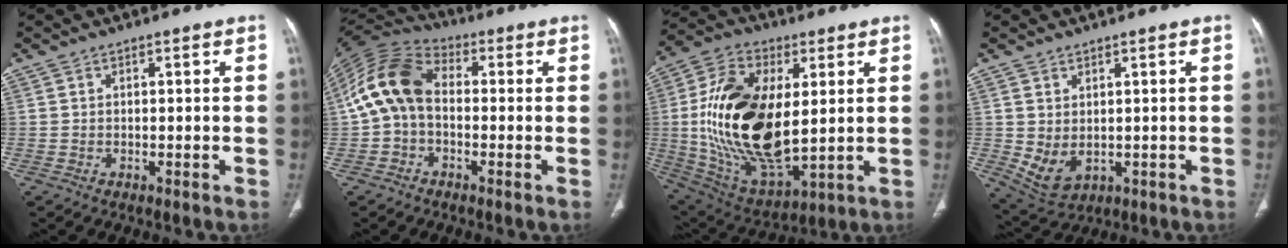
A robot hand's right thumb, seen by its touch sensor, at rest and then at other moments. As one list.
[{"total": 12.6, "force": [-0.7, 8.1, 9.6], "torque": [-0.191, 0.036, -0.026]}, {"total": 25.0, "force": [2.2, 13.0, 21.3], "torque": [-0.404, -0.016, 0.049]}, {"total": 5.8, "force": [0.0, 3.8, 4.3], "torque": [-0.079, -0.006, 0.024]}]